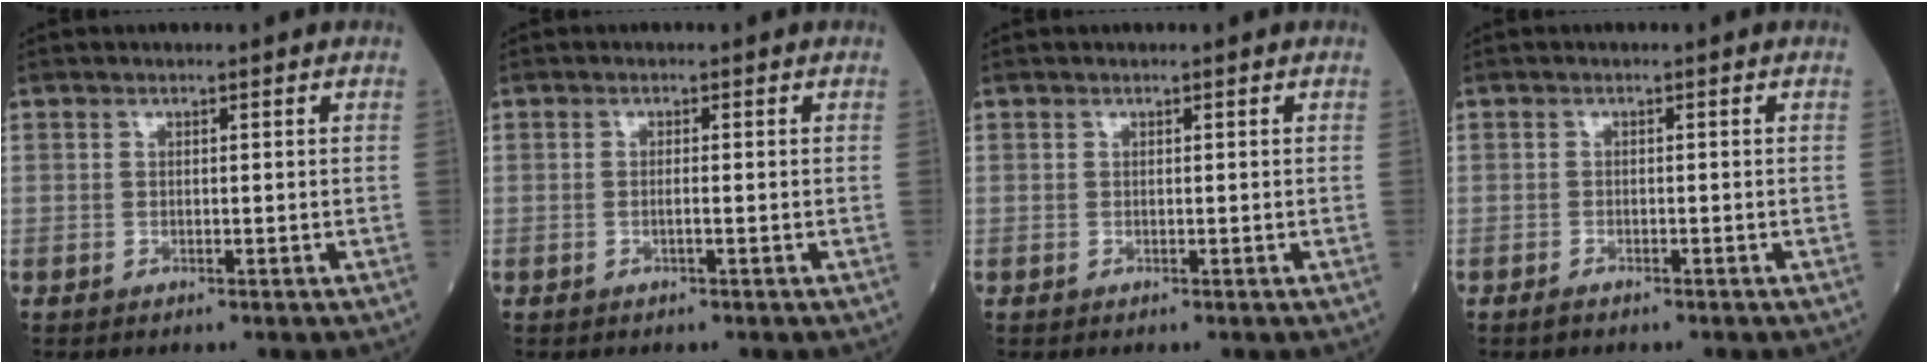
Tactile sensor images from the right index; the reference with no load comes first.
{"total": 0.8, "force": [-0.3, -0.1, 0.7], "torque": [-0.017, 0.000, -0.006]}
{"total": 0.0}
{"total": 1.0, "force": [-0.9, 0.4, 0.4], "torque": [-0.014, -0.001, -0.013]}